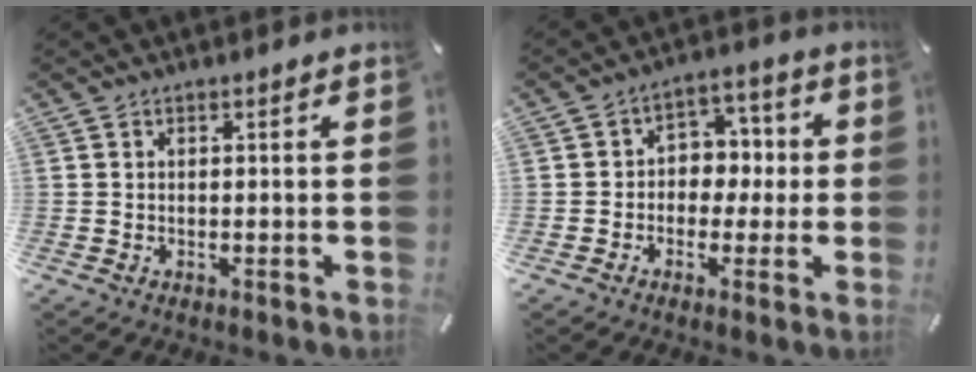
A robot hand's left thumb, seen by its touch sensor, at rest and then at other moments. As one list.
[{"total": 6.4, "force": [-1.1, 5.8, 2.5], "torque": [-0.035, 0.010, -0.025]}]